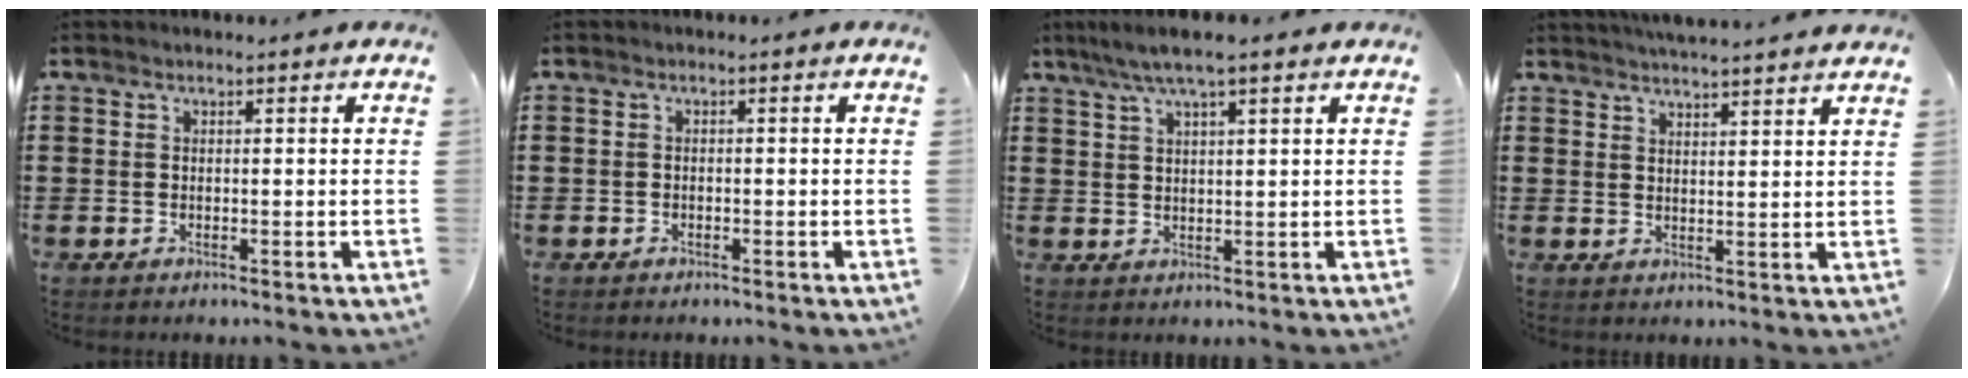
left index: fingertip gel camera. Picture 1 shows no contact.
{"total": 0.8, "force": [-0.7, 0.4, 0.0], "torque": [-0.003, 0.003, -0.016]}
{"total": 4.4, "force": [2.9, 0.3, 3.2], "torque": [-0.067, 0.001, 0.052]}
{"total": 3.4, "force": [3.3, -0.6, 0.5], "torque": [-0.020, -0.014, 0.060]}